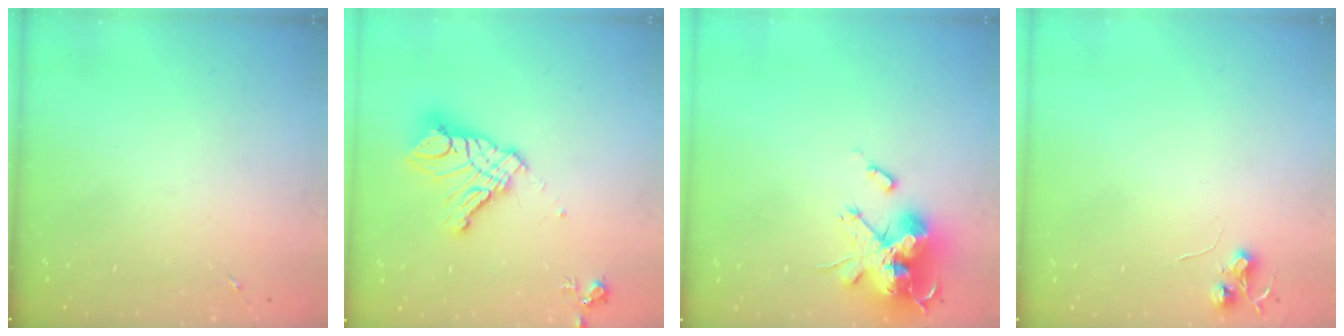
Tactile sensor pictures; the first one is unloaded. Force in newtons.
{"total": 15.8, "press": 15.7, "slide": 1.7}
{"total": 19.6, "press": 19.6, "slide": 0.1}
{"total": 6.0, "press": 6.0, "slide": 0.5}